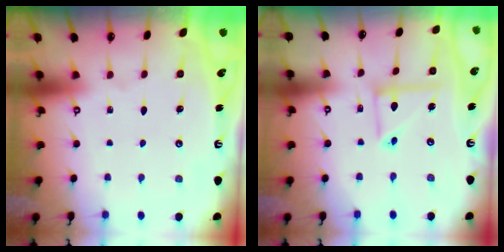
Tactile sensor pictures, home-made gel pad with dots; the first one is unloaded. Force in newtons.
{"total": 7.0, "press": 7.0, "slide": 0.5}